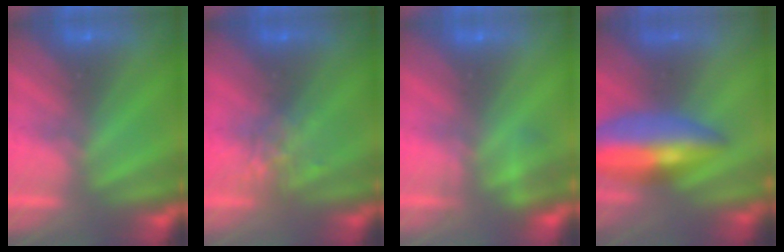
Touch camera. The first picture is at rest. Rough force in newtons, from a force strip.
{"total": 3.9}
{"total": 2.2}
{"total": 9.0}